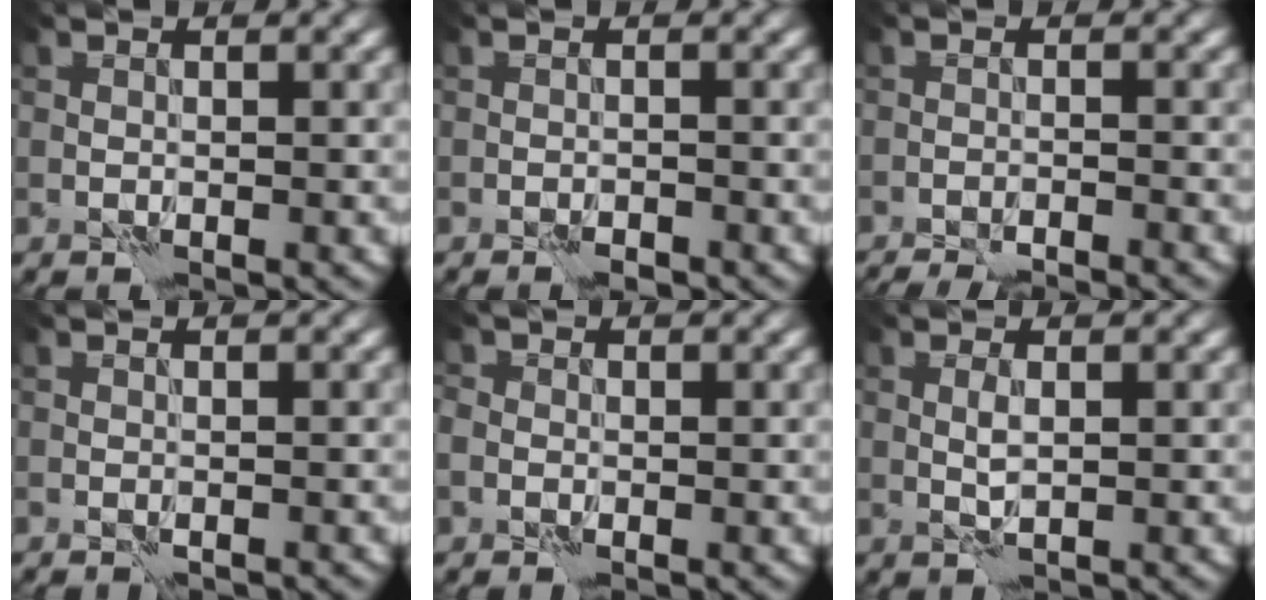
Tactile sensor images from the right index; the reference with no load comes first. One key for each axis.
{"total": 1.3, "fx": -1.1, "fy": 0.4, "fz": 0.6, "tx": -0.007, "ty": 0.002, "tz": -0.020}
{"total": 5.0, "fx": -4.8, "fy": 0.7, "fz": 1.5, "tx": -0.020, "ty": 0.002, "tz": -0.070}
{"total": 1.1, "fx": -1.0, "fy": 0.0, "fz": 0.5, "tx": -0.010, "ty": 0.002, "tz": -0.016}
{"total": 1.4, "fx": -0.7, "fy": 1.1, "fz": 0.5, "tx": -0.002, "ty": 0.000, "tz": -0.016}
{"total": 1.1, "fx": 0.2, "fy": 0.3, "fz": 1.0, "tx": -0.024, "ty": 0.000, "tz": 0.004}